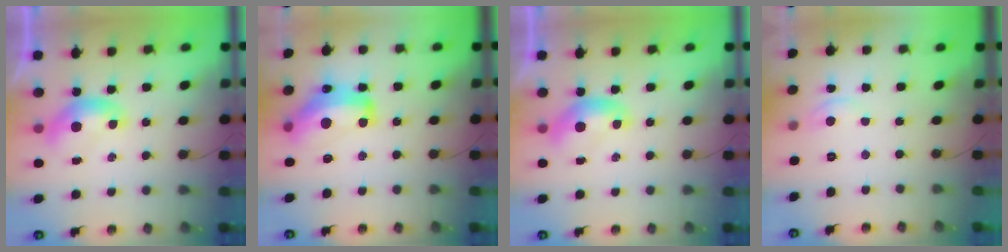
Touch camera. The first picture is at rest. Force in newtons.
{"total": 11.4, "press": 11.4, "slide": 0.8}
{"total": 0.0}
{"total": 1.6, "press": 1.5, "slide": 0.3}